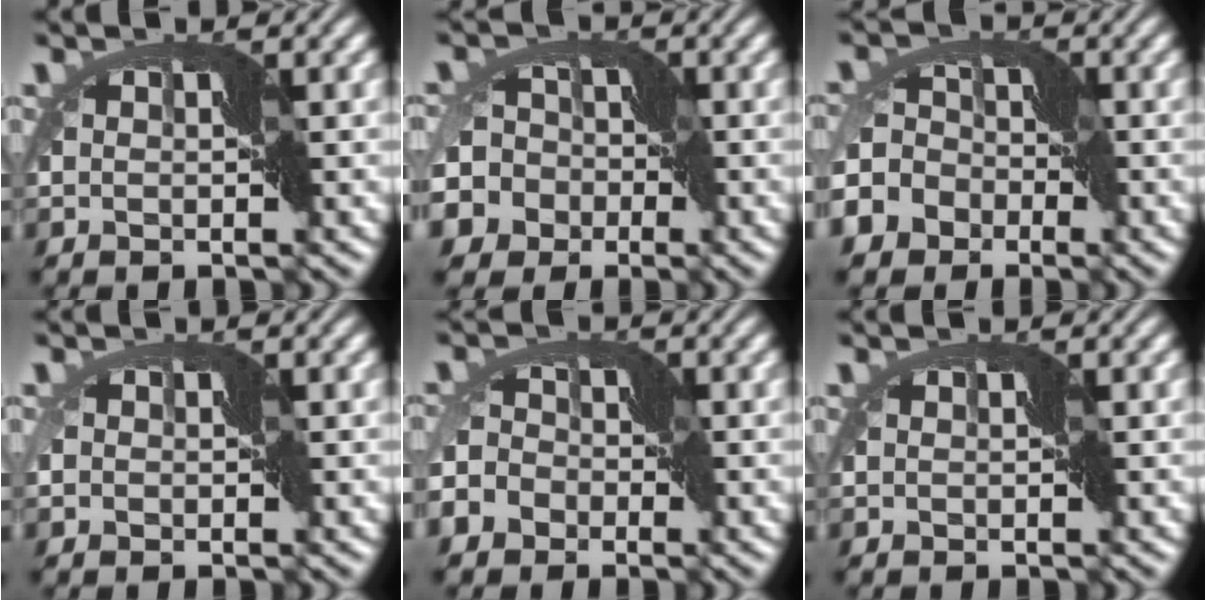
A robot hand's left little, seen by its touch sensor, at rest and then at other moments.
{"total": 9.0, "force": [-3.0, 7.7, 3.6], "torque": [-0.060, -0.004, -0.081]}
{"total": 6.8, "force": [-2.9, 5.4, 3.1], "torque": [-0.051, 0.001, -0.073]}
{"total": 1.3, "force": [-0.5, 1.1, 0.6], "torque": [-0.012, -0.002, -0.003]}
{"total": 6.6, "force": [-3.7, 4.8, 2.7], "torque": [-0.045, -0.008, -0.074]}
{"total": 0.0}